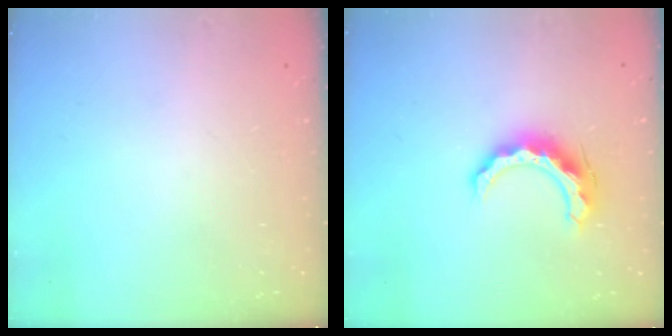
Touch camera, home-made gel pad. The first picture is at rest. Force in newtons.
{"total": 11.7, "press": 11.7, "slide": 0.3}